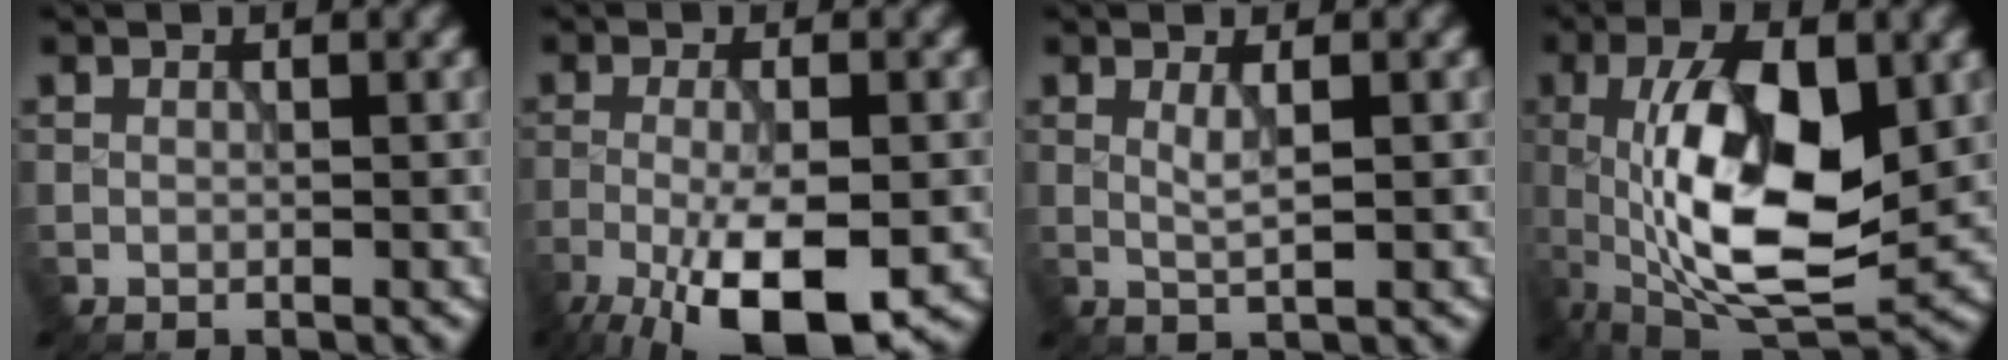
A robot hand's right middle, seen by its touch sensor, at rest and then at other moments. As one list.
[{"total": 9.7, "force": [-4.7, 2.9, 7.9], "torque": [-0.149, -0.017, -0.076]}, {"total": 1.5, "force": [0.3, 0.1, 1.4], "torque": [-0.032, -0.002, 0.007]}, {"total": 13.0, "force": [-0.7, 5.2, 11.9], "torque": [-0.206, -0.003, -0.014]}]